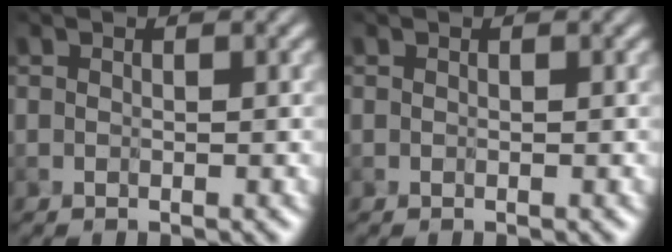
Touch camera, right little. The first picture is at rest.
{"total": 0.0}